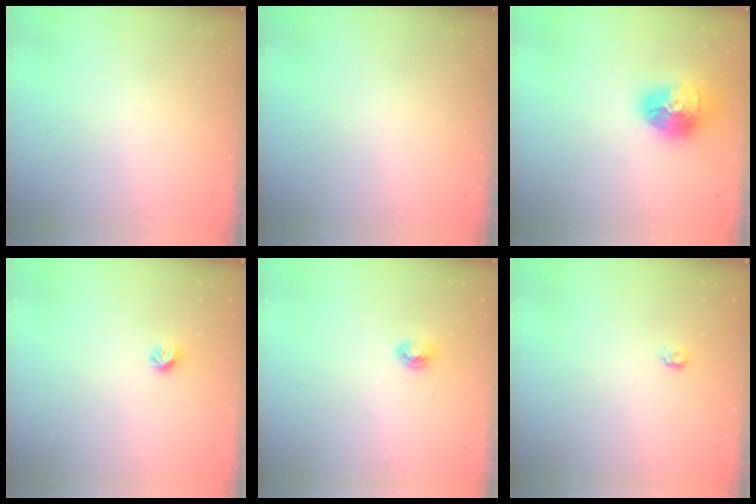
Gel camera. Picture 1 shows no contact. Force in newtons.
{"total": 0.0}
{"total": 16.4, "press": 16.3, "slide": 1.8}
{"total": 6.0, "press": 6.0, "slide": 0.7}
{"total": 4.0, "press": 4.0, "slide": 0.3}
{"total": 4.6, "press": 4.6, "slide": 0.7}